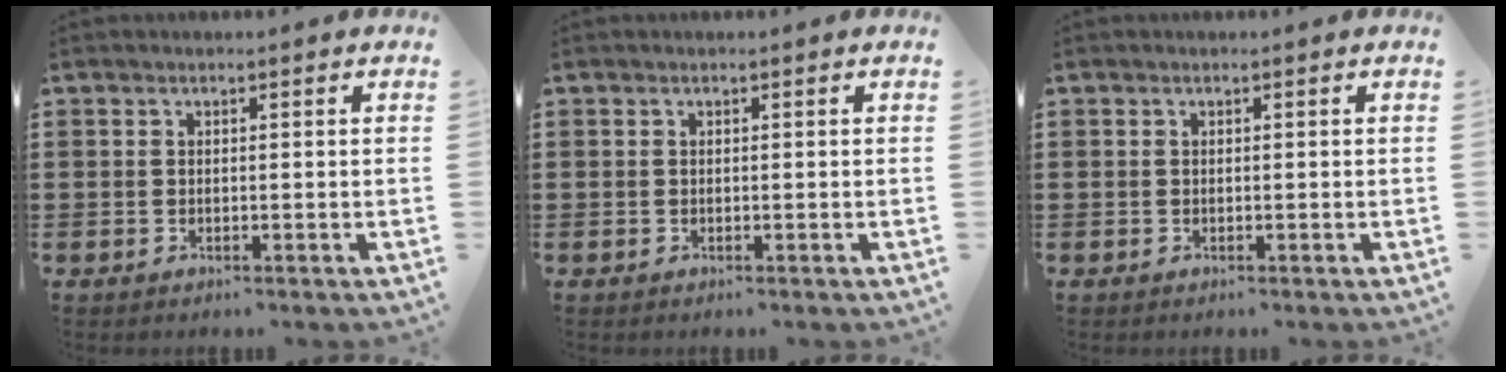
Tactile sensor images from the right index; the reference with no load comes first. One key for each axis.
{"total": 0.0}
{"total": 0.0}